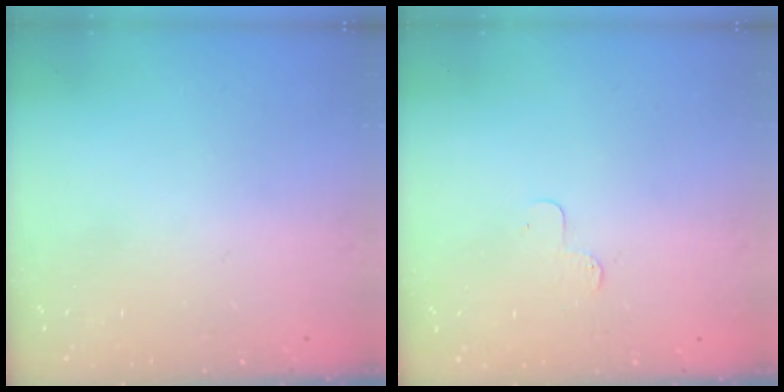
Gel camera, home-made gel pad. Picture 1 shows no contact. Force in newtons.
{"total": 3.6, "press": 3.6, "slide": 0.4}